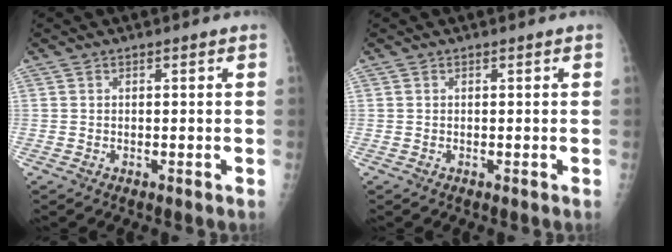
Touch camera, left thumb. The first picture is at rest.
{"total": 0.0}